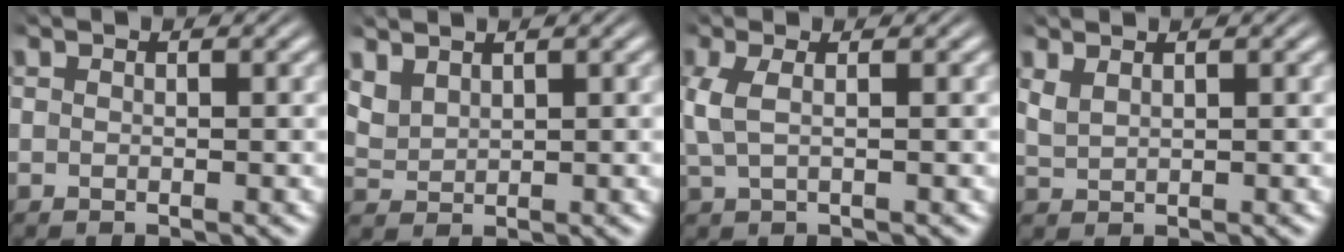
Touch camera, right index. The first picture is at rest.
{"total": 2.9, "force": [1.1, 2.6, 0.7], "torque": [-0.040, -0.009, 0.026]}
{"total": 2.4, "force": [-0.6, 1.6, 1.7], "torque": [-0.055, -0.009, -0.005]}
{"total": 2.6, "force": [0.9, 2.2, 0.9], "torque": [-0.039, -0.010, 0.021]}